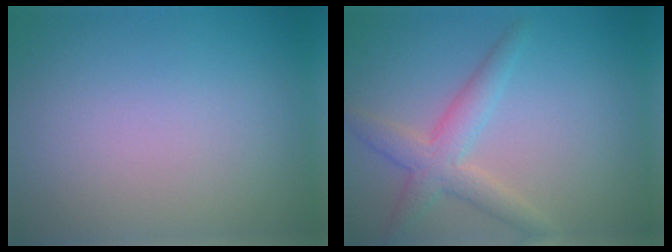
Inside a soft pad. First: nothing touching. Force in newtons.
{"total": 3.5, "press": 3.5, "slide": 0.2}